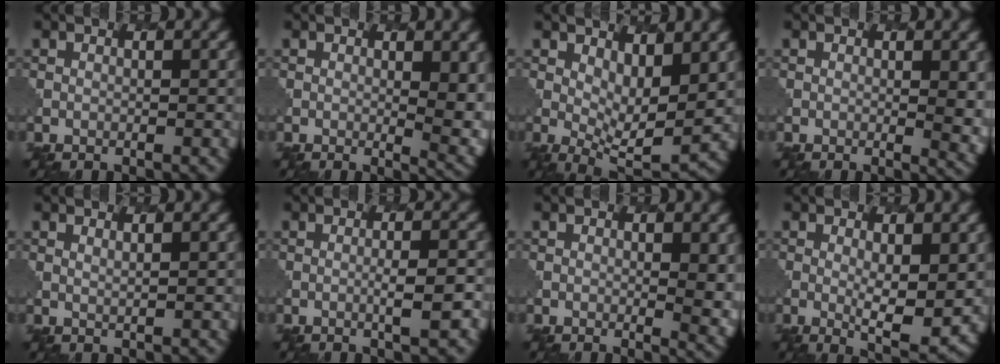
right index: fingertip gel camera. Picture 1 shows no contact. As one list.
[{"total": 5.1, "force": [0.9, 1.8, 4.7], "torque": [-0.057, -0.010, 0.018]}, {"total": 5.1, "force": [1.5, 2.3, 4.3], "torque": [-0.075, -0.012, 0.032]}, {"total": 3.1, "force": [0.4, 0.8, 3.0], "torque": [-0.041, -0.008, 0.009]}, {"total": 1.2, "force": [1.1, 0.3, 0.4], "torque": [-0.004, -0.005, 0.010]}, {"total": 2.6, "force": [-0.4, 0.3, 2.5], "torque": [-0.038, 0.007, -0.011]}, {"total": 3.7, "force": [0.6, 1.1, 3.5], "torque": [-0.044, -0.011, 0.014]}, {"total": 4.5, "force": [0.4, 1.1, 4.3], "torque": [-0.072, -0.016, 0.013]}]